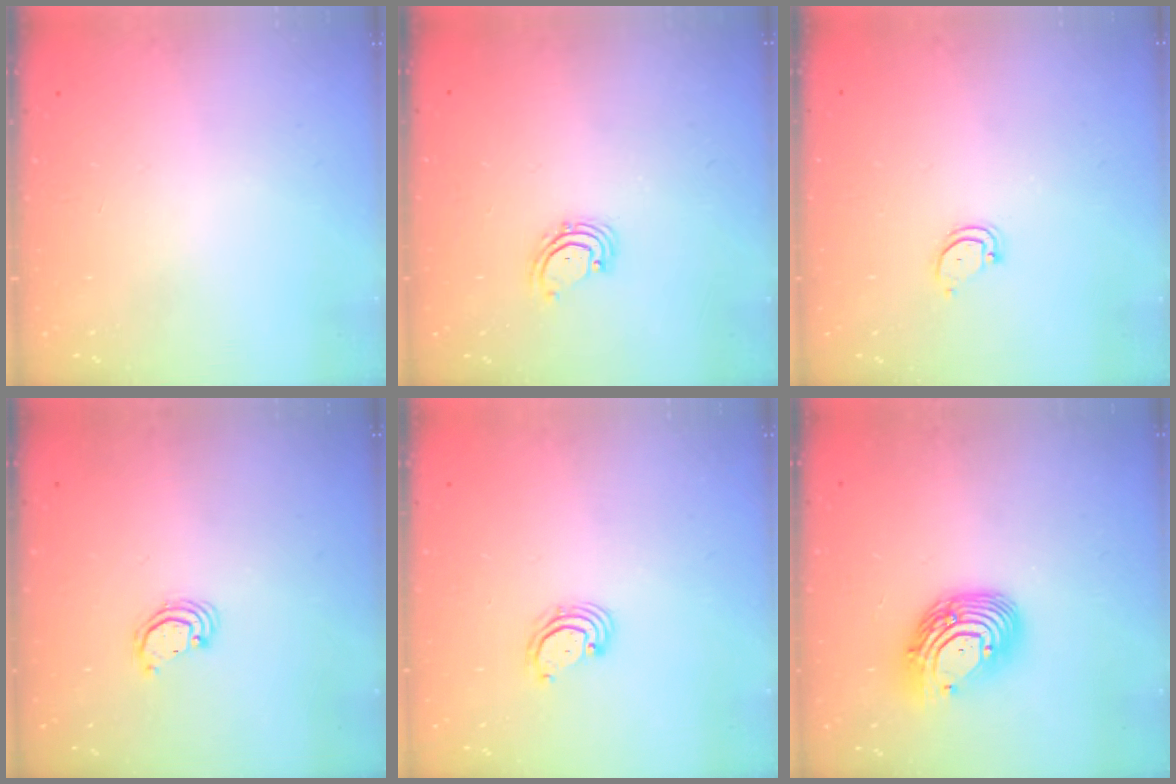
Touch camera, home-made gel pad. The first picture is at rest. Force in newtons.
{"total": 2.8, "press": 2.8, "slide": 0.2}
{"total": 2.8, "press": 2.8, "slide": 0.2}
{"total": 2.2, "press": 2.2, "slide": 0.2}
{"total": 2.7, "press": 2.7, "slide": 0.7}
{"total": 12.8, "press": 12.8, "slide": 1.2}